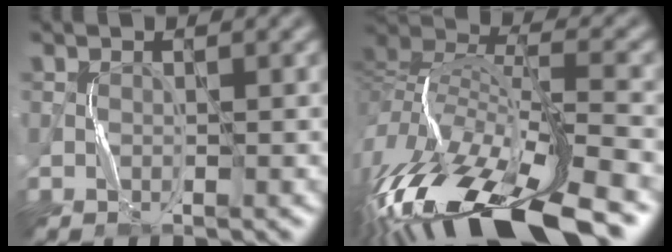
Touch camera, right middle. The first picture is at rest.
{"total": 16.3, "force": [-9.3, 5.9, 12.1], "torque": [-0.263, 0.003, -0.165]}